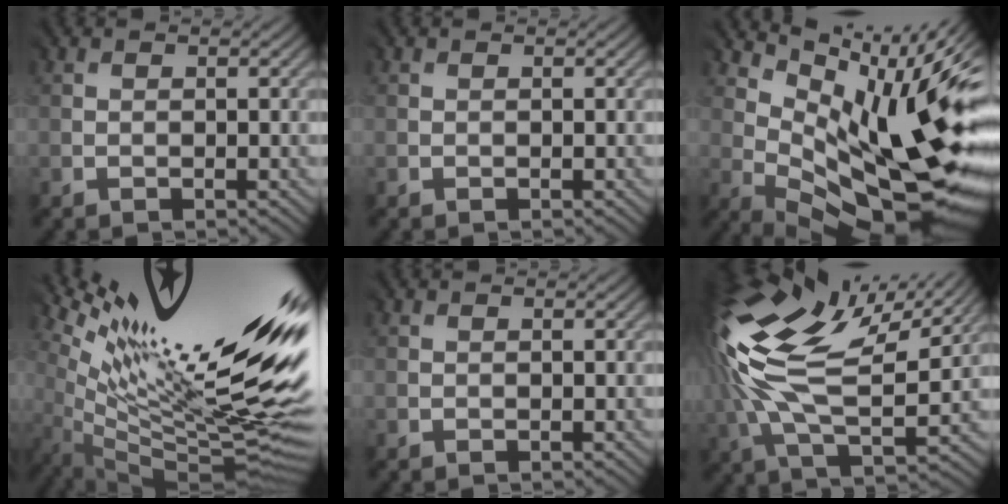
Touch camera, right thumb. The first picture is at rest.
{"total": 0.0}
{"total": 17.3, "force": [2.9, 7.4, 15.4], "torque": [-0.234, -0.007, 0.064]}
{"total": 19.8, "force": [6.5, 4.7, 18.2], "torque": [-0.232, 0.024, 0.118]}
{"total": 0.0}
{"total": 17.2, "force": [7.0, 8.0, 13.5], "torque": [-0.321, 0.029, 0.124]}